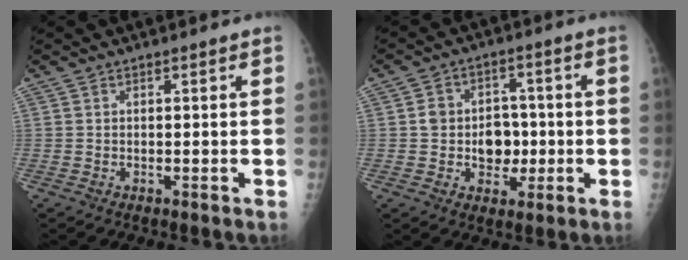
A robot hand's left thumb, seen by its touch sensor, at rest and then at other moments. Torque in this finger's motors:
{"motor_torque": [-0.29, 1.27, 0.02, 0.04, 0.08]}